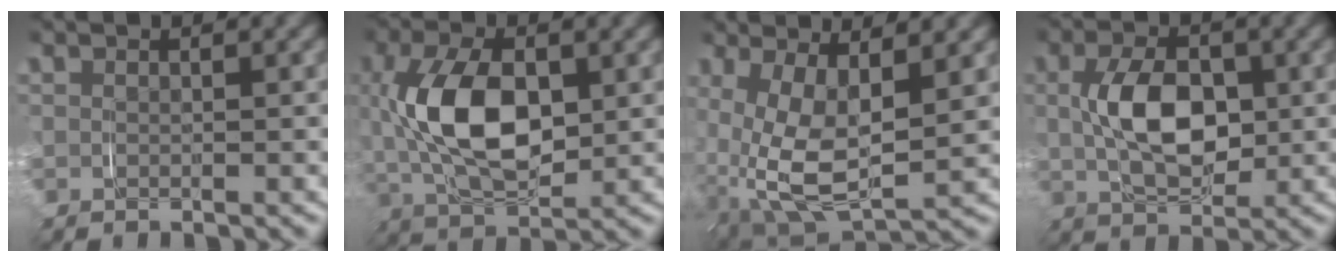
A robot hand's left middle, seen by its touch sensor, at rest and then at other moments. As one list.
[{"total": 8.1, "force": [0.0, 4.8, 6.5], "torque": [-0.152, -0.011, 0.003]}, {"total": 9.1, "force": [-1.1, 6.1, 6.6], "torque": [-0.170, -0.054, 0.006]}, {"total": 6.2, "force": [-0.4, 3.9, 4.8], "torque": [-0.100, -0.008, -0.004]}]